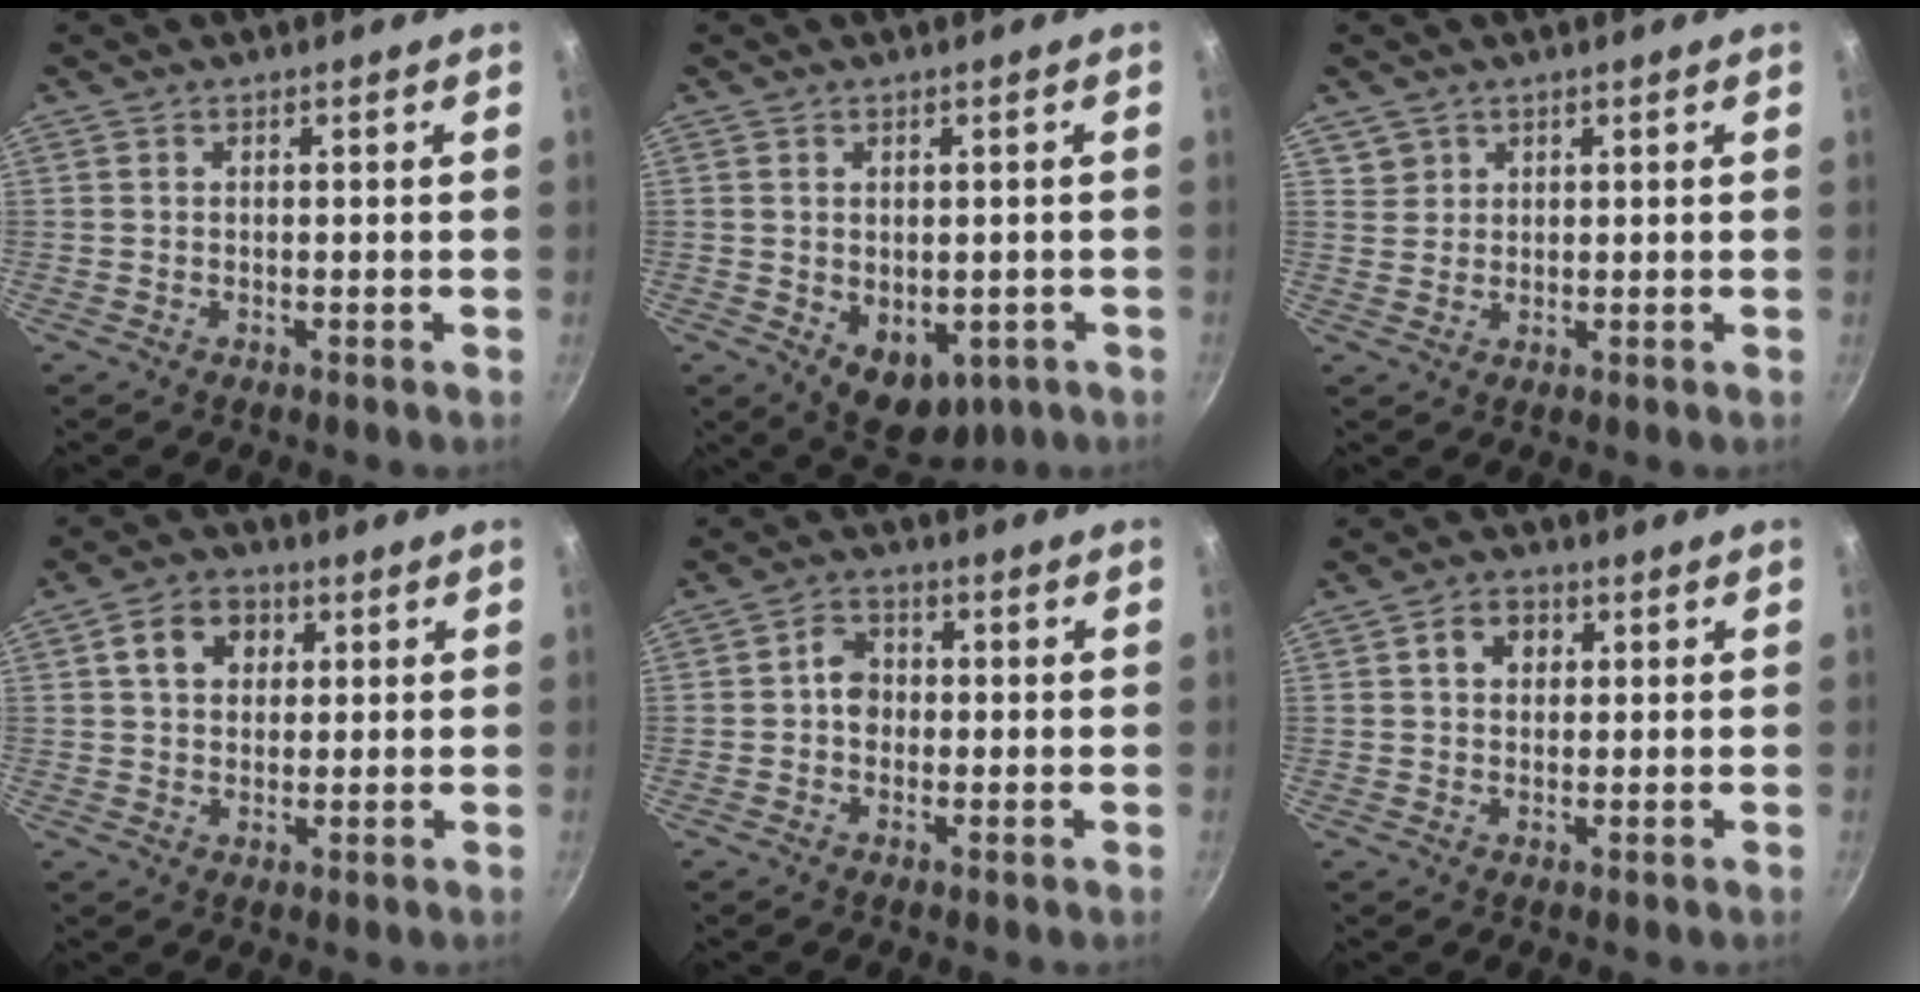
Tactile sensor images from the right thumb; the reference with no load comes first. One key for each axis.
{"total": 8.7, "fx": -1.7, "fy": 5.9, "fz": 6.1, "tx": -0.056, "ty": -0.007, "tz": -0.003}
{"total": 2.8, "fx": 1.6, "fy": 2.3, "fz": 0.0, "tx": 0.022, "ty": 0.008, "tz": 0.028}
{"total": 7.2, "fx": 2.3, "fy": 5.7, "fz": 3.8, "tx": -0.041, "ty": 0.005, "tz": 0.029}
{"total": 4.6, "fx": -0.1, "fy": 3.9, "fz": 2.4, "tx": -0.014, "ty": 0.013, "tz": -0.010}
{"total": 4.6, "fx": 1.3, "fy": 3.7, "fz": 2.5, "tx": -0.020, "ty": 0.005, "tz": 0.015}